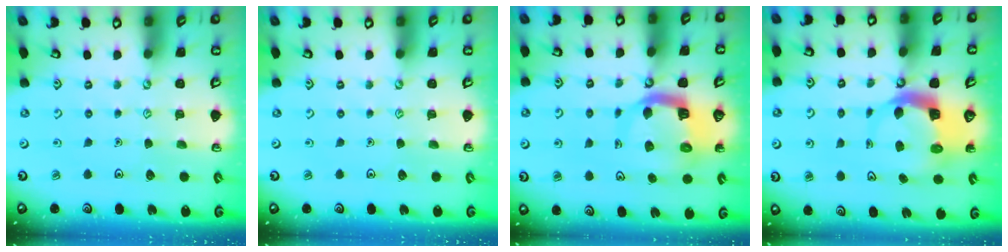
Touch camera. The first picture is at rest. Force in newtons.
{"total": 0.0}
{"total": 9.5, "press": 9.4, "slide": 1.2}
{"total": 6.0, "press": 5.9, "slide": 0.7}